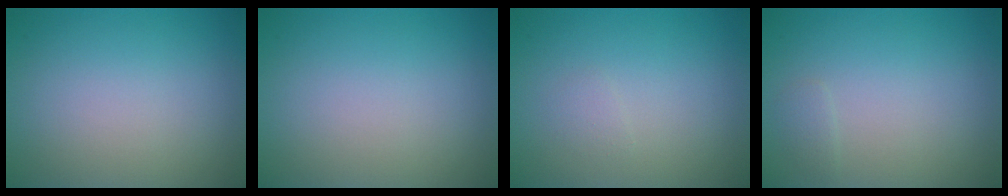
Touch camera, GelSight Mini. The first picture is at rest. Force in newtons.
{"total": 0.0}
{"total": 0.6, "press": 0.6, "slide": 0.1}
{"total": 0.6, "press": 0.6, "slide": 0.0}